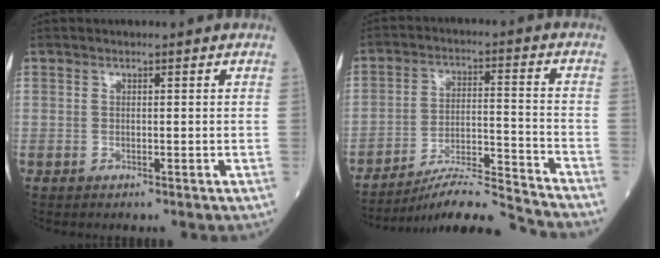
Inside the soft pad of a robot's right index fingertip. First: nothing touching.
{"total": 12.2, "force": [-11.6, -1.8, 3.2], "torque": [-0.046, 0.014, -0.203]}